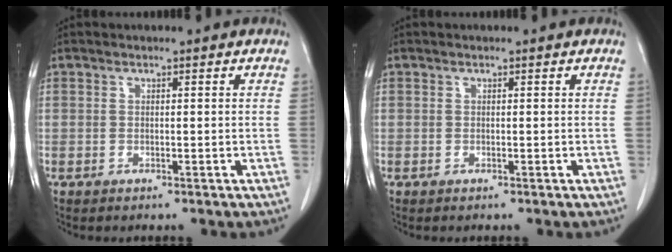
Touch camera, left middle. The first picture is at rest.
{"total": 0.0}